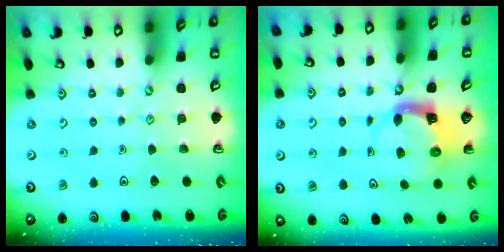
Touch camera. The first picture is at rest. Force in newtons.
{"total": 4.0, "press": 3.9, "slide": 0.6}